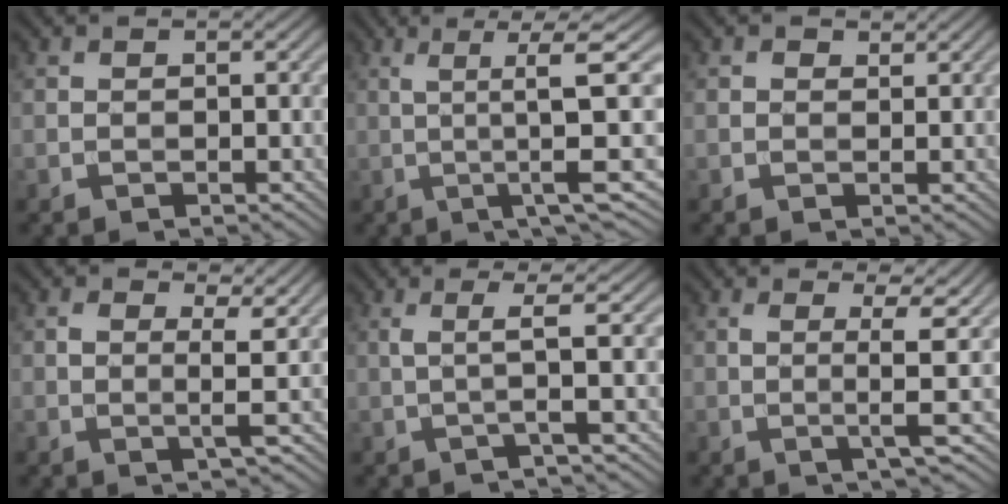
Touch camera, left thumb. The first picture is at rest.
{"total": 8.9, "force": [0.1, 0.4, 8.9], "torque": [-0.152, 0.017, 0.007]}
{"total": 1.0, "force": [0.7, 0.6, 0.4], "torque": [-0.008, 0.000, 0.010]}
{"total": 2.9, "force": [0.5, 0.5, 2.8], "torque": [-0.058, -0.001, 0.009]}
{"total": 3.2, "force": [0.3, 0.0, 3.2], "torque": [-0.062, 0.007, -0.006]}
{"total": 4.1, "force": [0.3, 0.1, 4.1], "torque": [-0.084, 0.006, 0.001]}